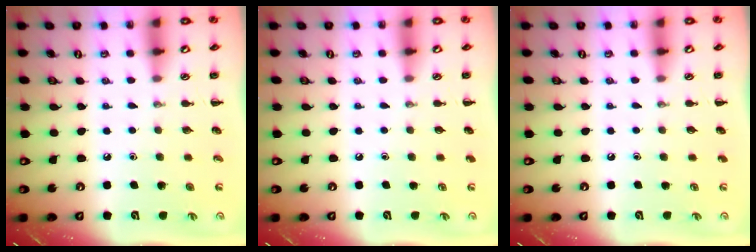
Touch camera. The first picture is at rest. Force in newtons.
{"total": 0.0}
{"total": 0.0}